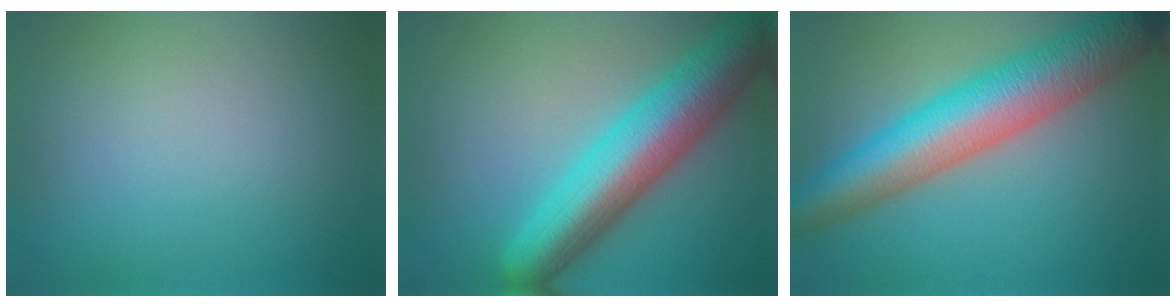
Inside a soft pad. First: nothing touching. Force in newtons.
{"total": 9.8, "press": 9.8, "slide": 0.4}
{"total": 10.5, "press": 10.4, "slide": 0.2}